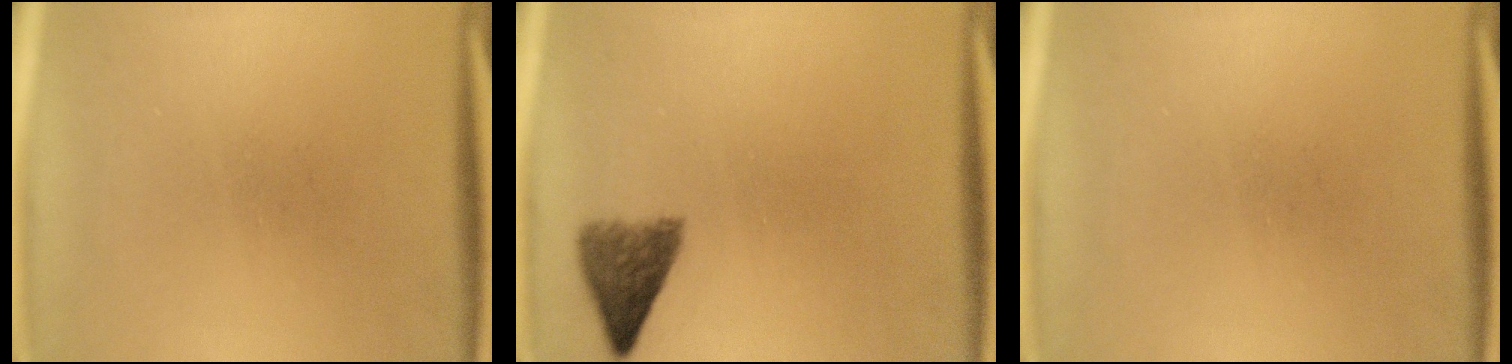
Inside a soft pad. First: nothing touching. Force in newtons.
{"total": 4.1}
{"total": 0.0}